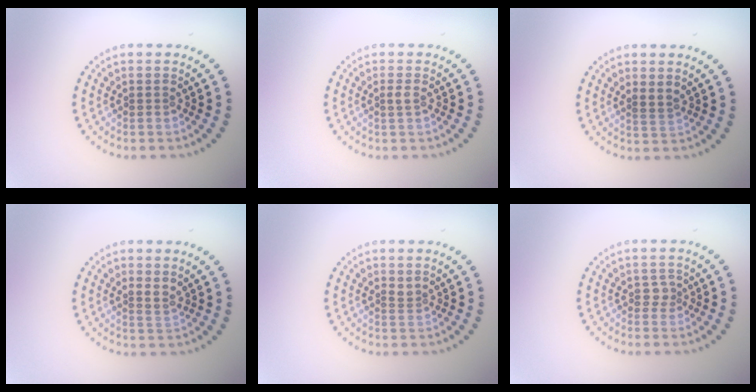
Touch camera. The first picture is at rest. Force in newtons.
{"total": 0.7, "press": 0.6, "slide": 0.4}
{"total": 1.3, "press": 1.1, "slide": 0.6}
{"total": 0.9, "press": 0.6, "slide": 0.6}
{"total": 0.9, "press": 0.6, "slide": 0.7}
{"total": 1.1, "press": 0.8, "slide": 0.7}